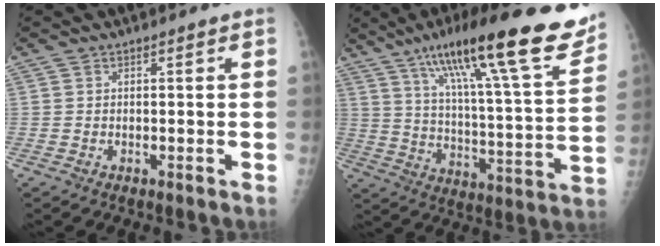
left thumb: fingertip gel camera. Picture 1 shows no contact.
{"total": 27.0, "force": [17.9, 4.3, 19.8], "torque": [-0.294, -0.046, 0.281]}